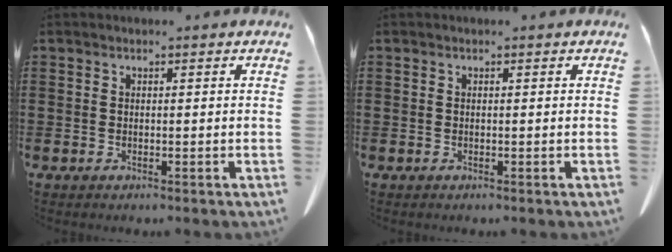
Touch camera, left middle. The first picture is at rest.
{"total": 0.0}